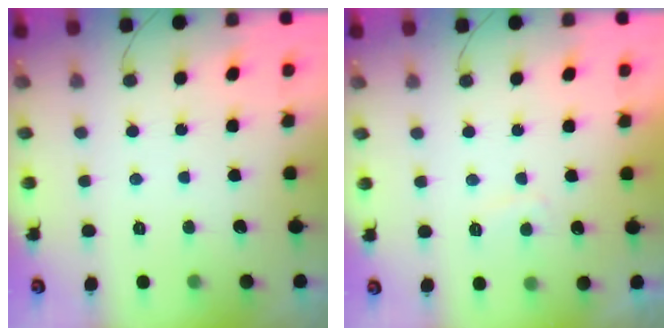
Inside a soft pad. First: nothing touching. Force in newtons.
{"total": 2.3, "press": 2.2, "slide": 0.7}